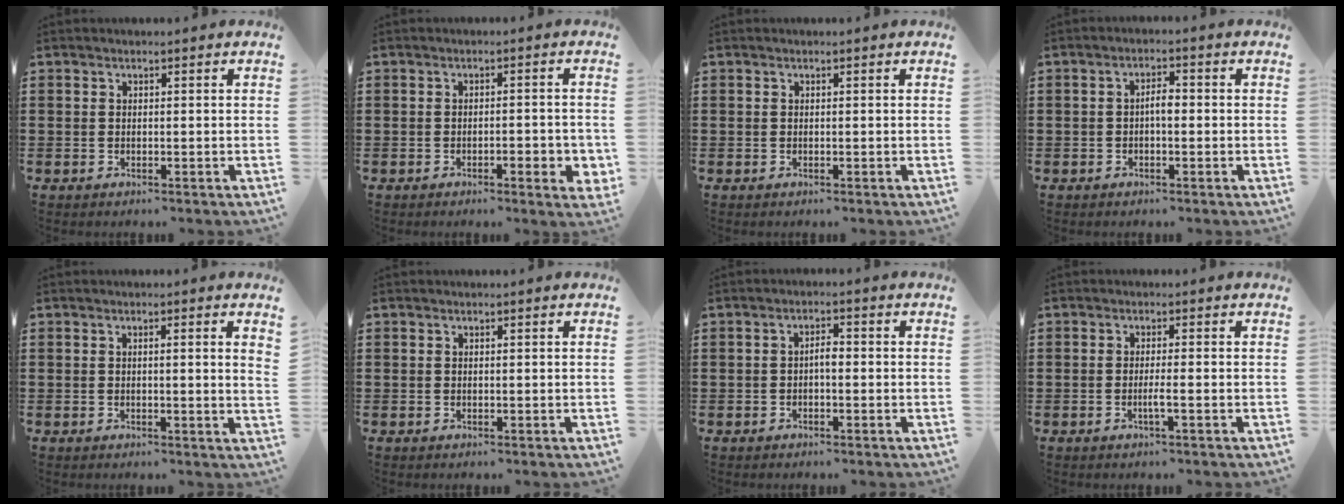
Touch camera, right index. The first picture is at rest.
{"total": 3.2, "force": [-1.2, 0.7, 2.9], "torque": [-0.037, -0.002, -0.020]}
{"total": 0.0}
{"total": 2.4, "force": [-0.3, 0.8, 2.2], "torque": [-0.041, 0.006, -0.009]}
{"total": 1.1, "force": [0.3, -0.3, 1.1], "torque": [-0.019, -0.003, 0.003]}
{"total": 0.0}
{"total": 2.1, "force": [-0.4, 0.7, 1.9], "torque": [-0.037, 0.004, -0.009]}
{"total": 2.1, "force": [-0.8, -0.2, 1.9], "torque": [-0.031, -0.005, -0.016]}